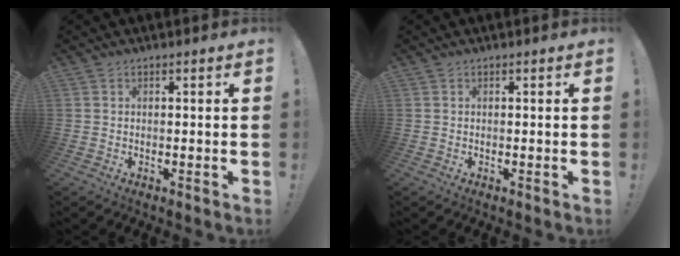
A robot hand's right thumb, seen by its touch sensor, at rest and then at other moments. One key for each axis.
{"total": 0.0}